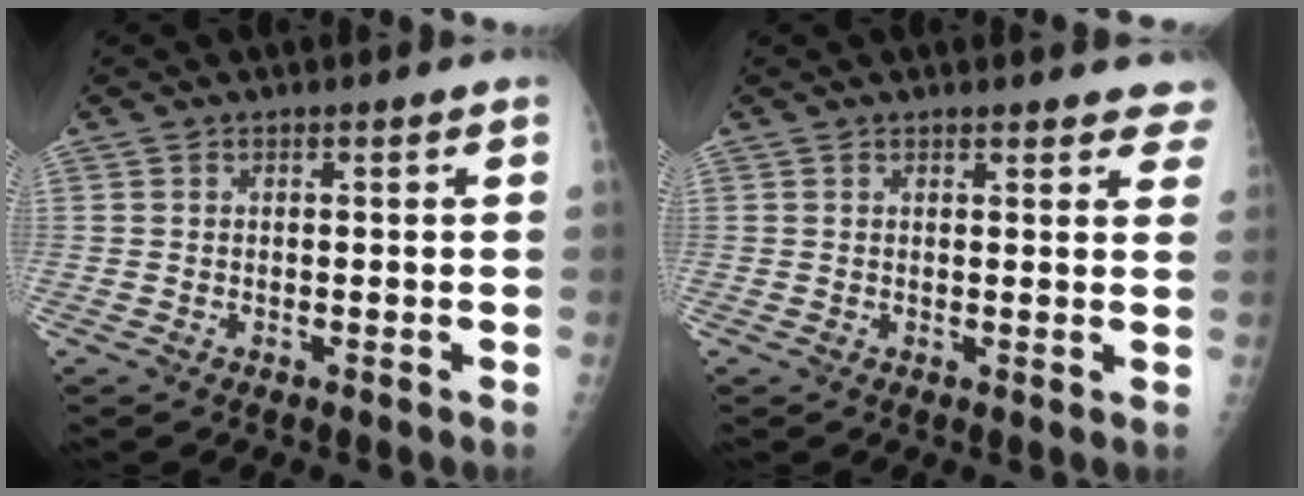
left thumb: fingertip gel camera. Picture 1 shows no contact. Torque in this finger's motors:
{"motor_torque": [-0.43, 0.05, -0.18, -0.18, 0.05]}